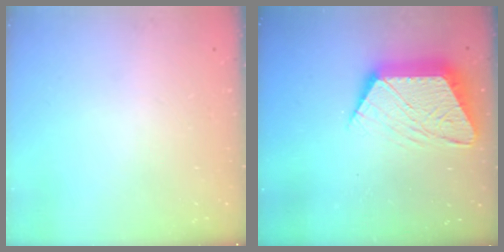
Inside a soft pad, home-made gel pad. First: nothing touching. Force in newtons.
{"total": 14.6, "press": 14.6, "slide": 1.0}